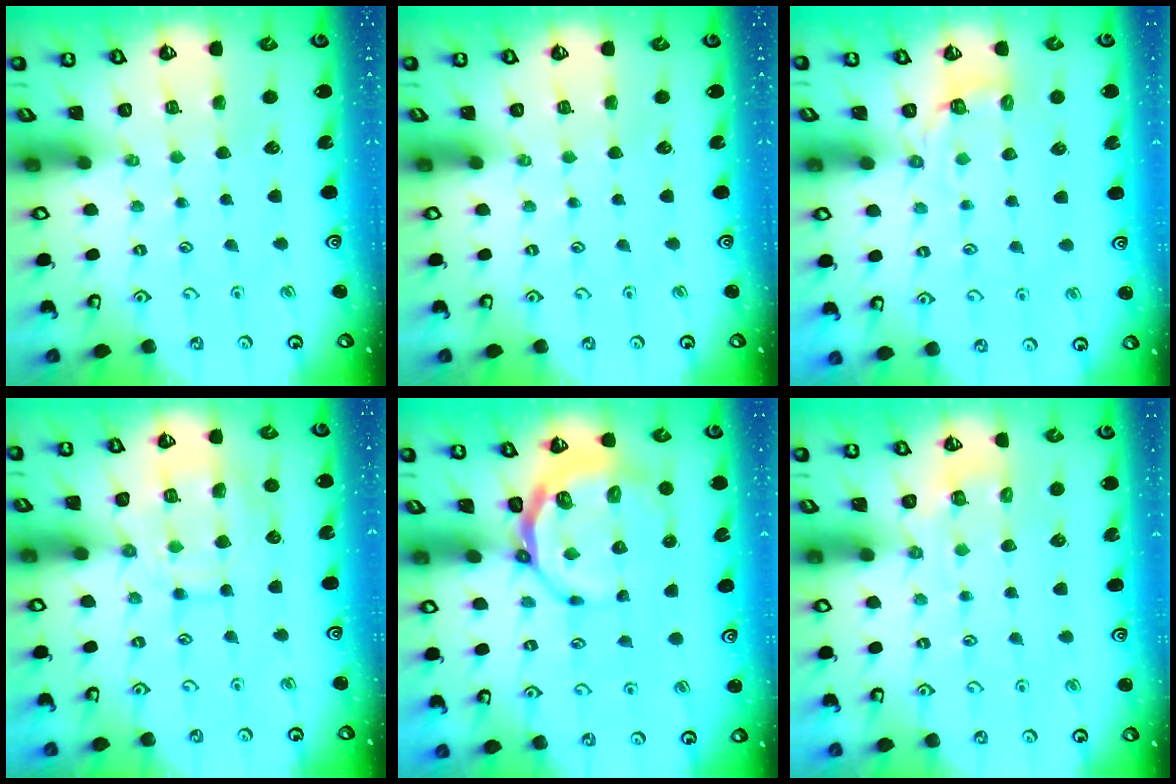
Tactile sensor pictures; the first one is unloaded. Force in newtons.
{"total": 0.0}
{"total": 3.0, "press": 1.6, "slide": 2.5}
{"total": 13.6, "press": 13.5, "slide": 1.2}
{"total": 7.4, "press": 6.6, "slide": 3.5}
{"total": 2.9, "press": 2.6, "slide": 1.2}